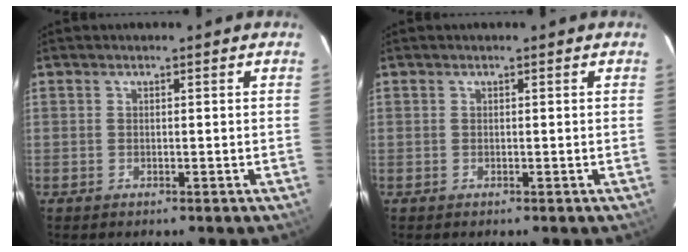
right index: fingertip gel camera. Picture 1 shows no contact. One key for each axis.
{"total": 0.0}